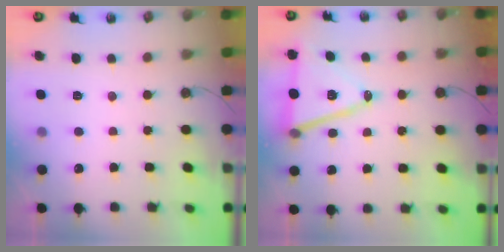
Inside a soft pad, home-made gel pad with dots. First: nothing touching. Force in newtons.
{"total": 14.8, "press": 14.3, "slide": 3.9}